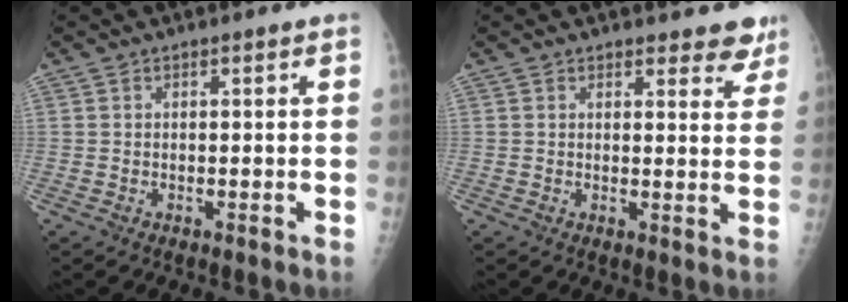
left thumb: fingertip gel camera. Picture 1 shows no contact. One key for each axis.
{"total": 5.2, "fx": 4.5, "fy": 2.2, "fz": 1.6, "tx": 0.016, "ty": -0.026, "tz": 0.042}